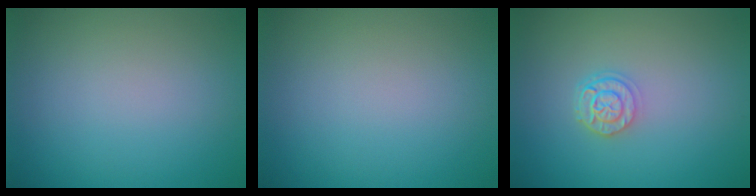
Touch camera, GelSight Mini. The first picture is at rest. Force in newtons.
{"total": 0.0}
{"total": 2.4, "press": 1.9, "slide": 1.4}